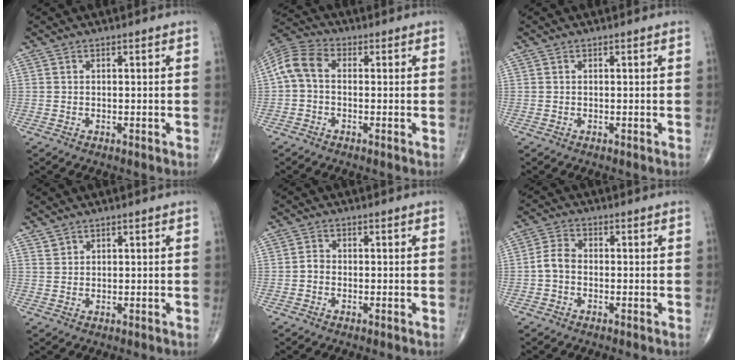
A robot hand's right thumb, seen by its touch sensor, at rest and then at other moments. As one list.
[{"total": 6.9, "force": [-0.1, 4.6, 5.1], "torque": [-0.102, 0.023, -0.016]}, {"total": 0.0}, {"total": 1.2, "force": [1.0, 0.7, 0.0], "torque": [0.011, -0.005, 0.017]}, {"total": 1.5, "force": [-0.5, 1.2, 0.8], "torque": [-0.007, 0.004, -0.013]}, {"total": 3.8, "force": [-0.8, 2.6, 2.6], "torque": [-0.050, 0.012, -0.024]}]